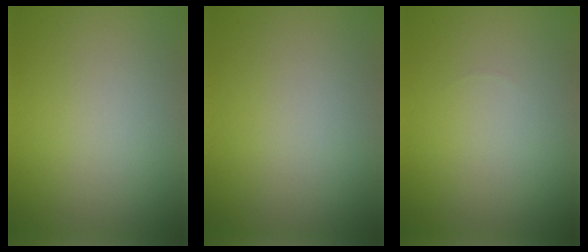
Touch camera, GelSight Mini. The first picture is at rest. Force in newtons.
{"total": 0.0}
{"total": 0.0}